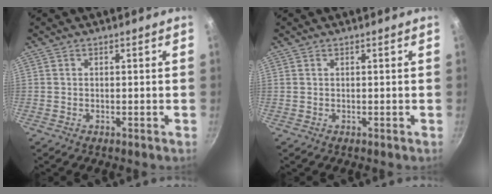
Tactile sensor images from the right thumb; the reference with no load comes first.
{"total": 0.0}